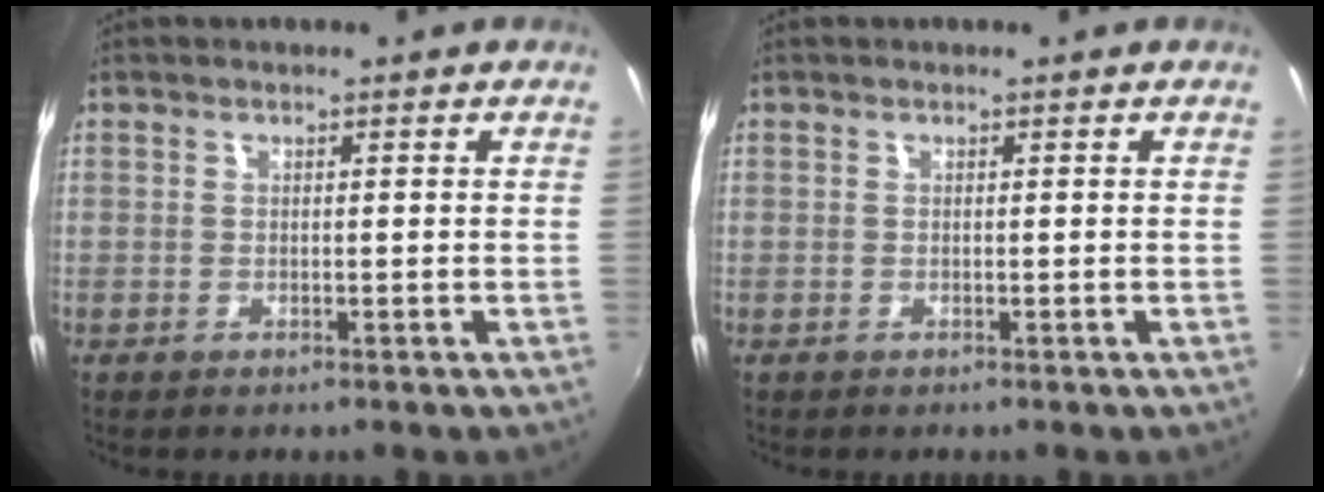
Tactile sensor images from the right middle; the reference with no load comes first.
{"total": 0.0}